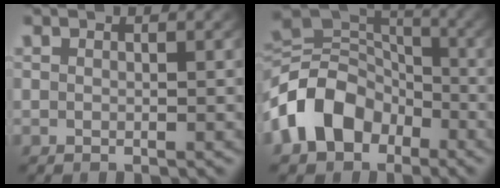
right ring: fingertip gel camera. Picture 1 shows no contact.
{"total": 10.7, "force": [-2.4, 8.9, 5.4], "torque": [-0.123, -0.027, -0.034]}